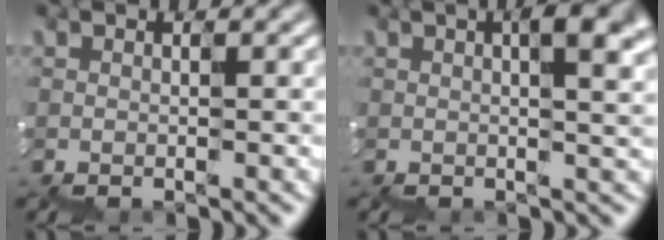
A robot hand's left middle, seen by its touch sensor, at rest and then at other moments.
{"total": 7.6, "force": [1.9, 3.4, 6.5], "torque": [-0.069, 0.013, 0.023]}